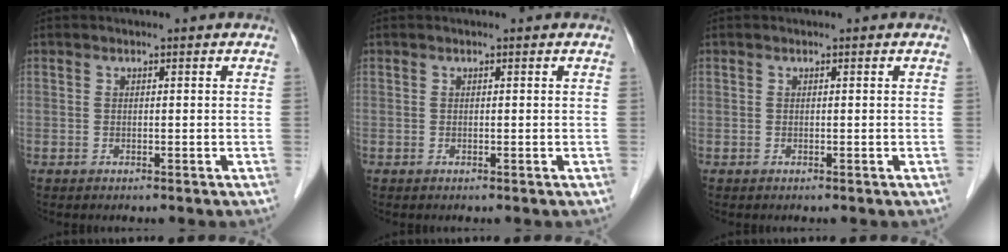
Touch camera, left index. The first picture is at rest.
{"total": 0.0}
{"total": 0.0}